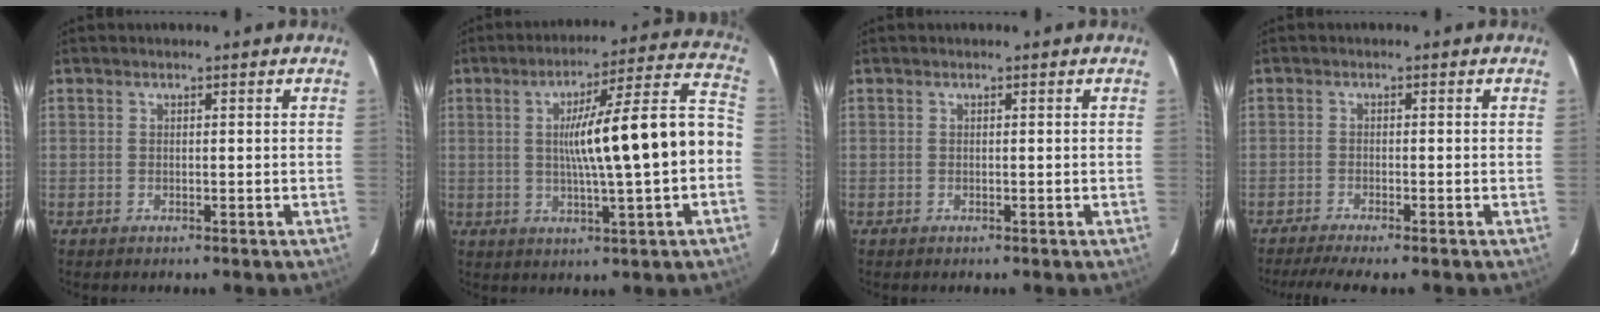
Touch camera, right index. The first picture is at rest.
{"total": 16.7, "force": [-0.8, 0.4, 16.7], "torque": [-0.244, 0.027, -0.013]}
{"total": 0.0}
{"total": 5.7, "force": [-4.8, -0.2, 3.1], "torque": [-0.045, -0.012, -0.077]}